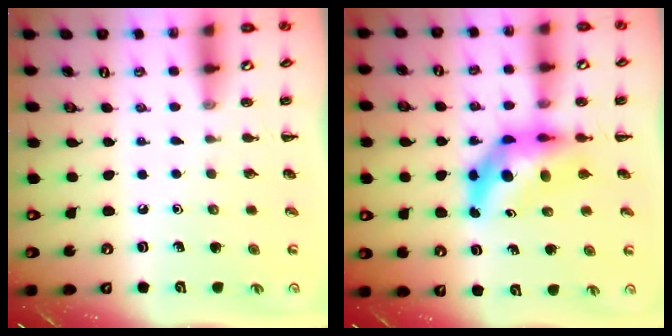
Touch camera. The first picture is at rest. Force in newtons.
{"total": 7.3, "press": 7.0, "slide": 2.3}